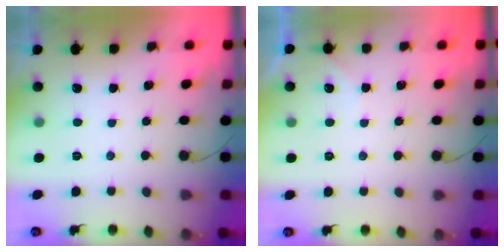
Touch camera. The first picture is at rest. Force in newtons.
{"total": 2.5, "press": 2.4, "slide": 0.3}